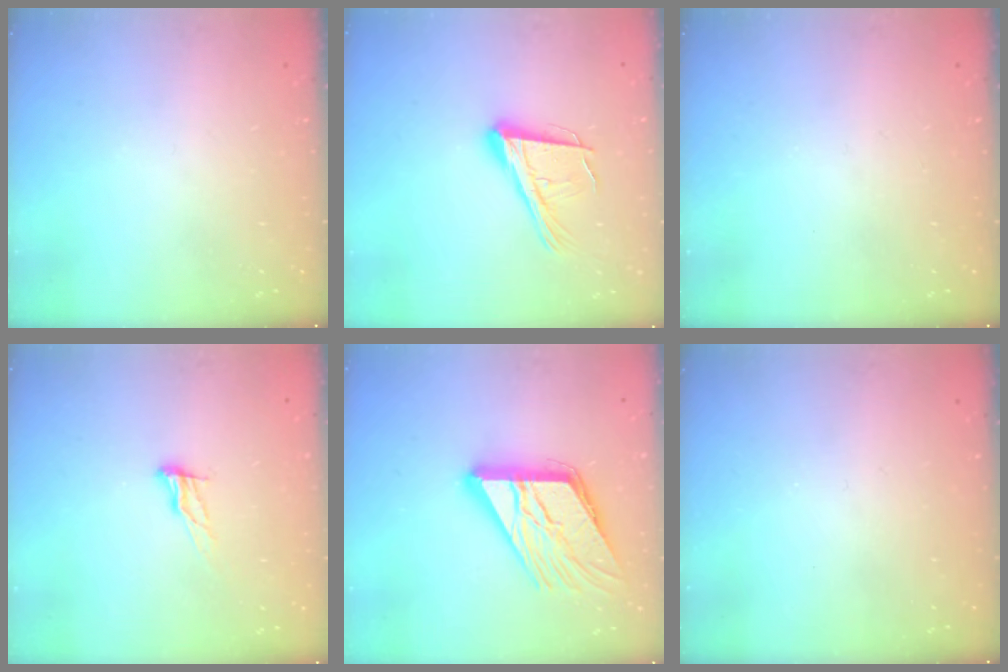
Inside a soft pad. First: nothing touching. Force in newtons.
{"total": 17.0, "press": 16.5, "slide": 3.9}
{"total": 0.0}
{"total": 8.7, "press": 8.4, "slide": 2.4}
{"total": 17.8, "press": 17.7, "slide": 2.1}
{"total": 0.0}